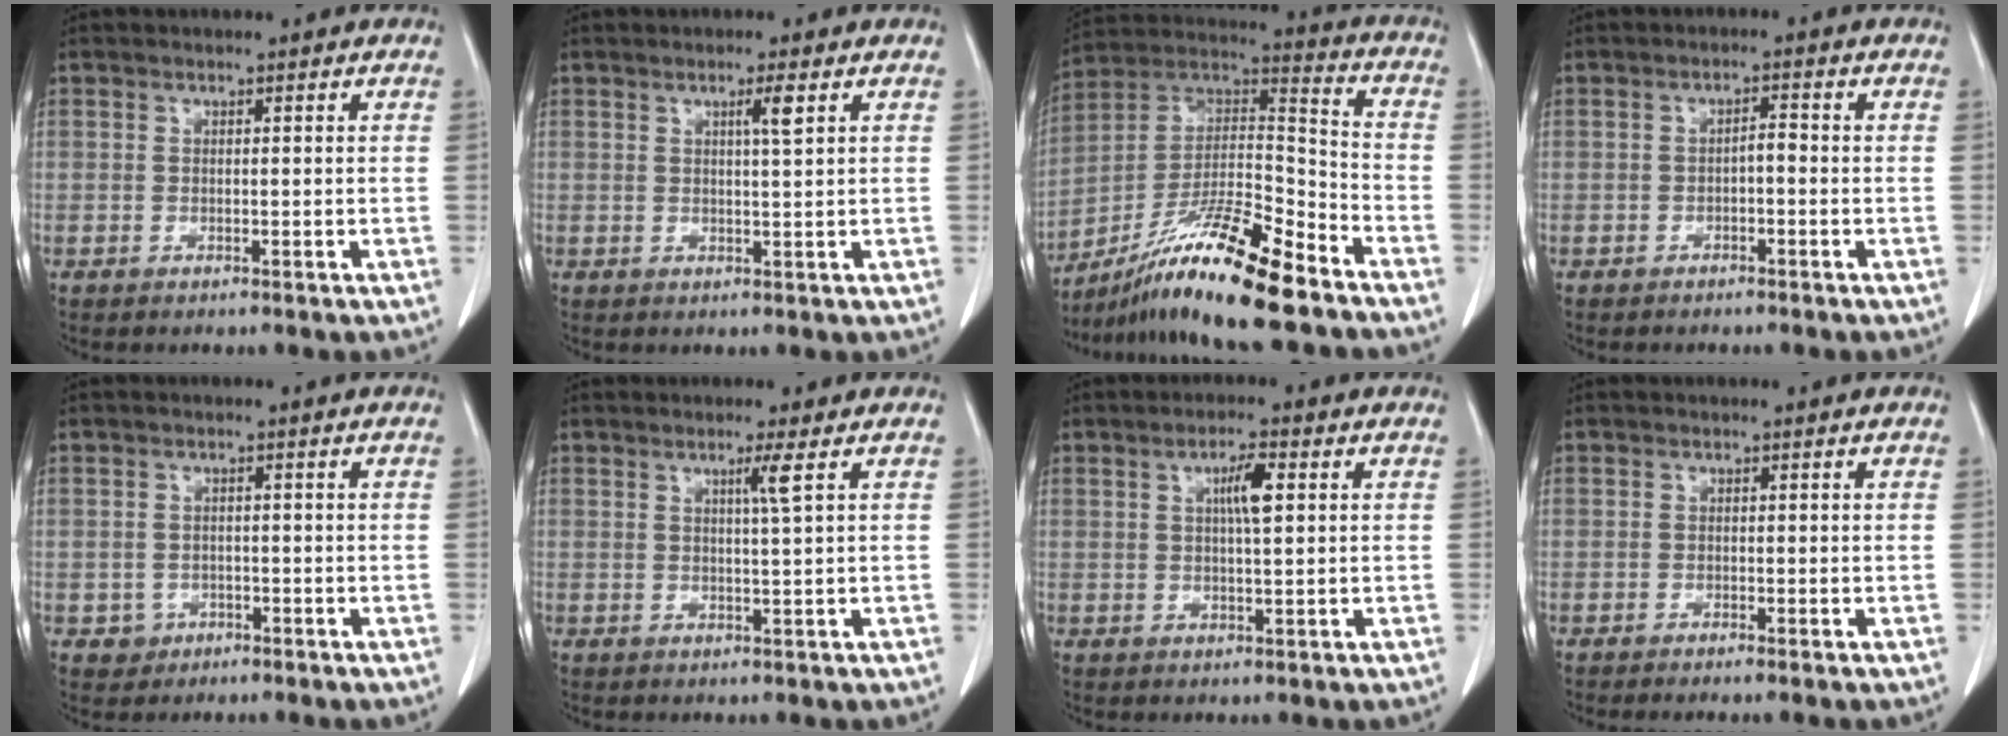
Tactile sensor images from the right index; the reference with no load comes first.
{"total": 2.4, "force": [1.0, -0.3, 2.1], "torque": [-0.038, -0.003, 0.018]}
{"total": 18.1, "force": [-13.2, 0.7, 12.4], "torque": [-0.236, -0.005, -0.237]}
{"total": 1.7, "force": [-0.5, 0.5, 1.5], "torque": [-0.022, 0.004, -0.010]}
{"total": 2.4, "force": [-1.0, 2.2, 0.1], "torque": [0.007, 0.011, -0.012]}
{"total": 2.3, "force": [1.0, -0.8, 2.0], "torque": [-0.038, -0.005, 0.020]}
{"total": 4.2, "force": [1.2, 0.5, 4.0], "torque": [-0.070, 0.003, 0.019]}
{"total": 0.8, "force": [-0.7, -0.2, 0.5], "torque": [-0.009, 0.001, -0.012]}